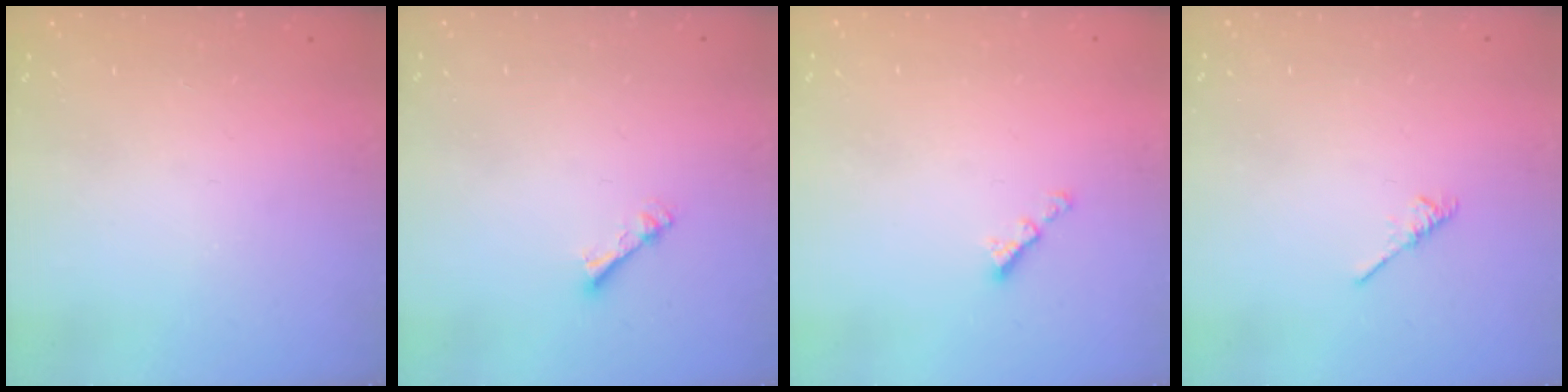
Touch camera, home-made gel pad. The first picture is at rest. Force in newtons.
{"total": 2.4, "press": 2.4, "slide": 0.4}
{"total": 2.1, "press": 2.1, "slide": 0.4}
{"total": 1.9, "press": 1.8, "slide": 0.5}